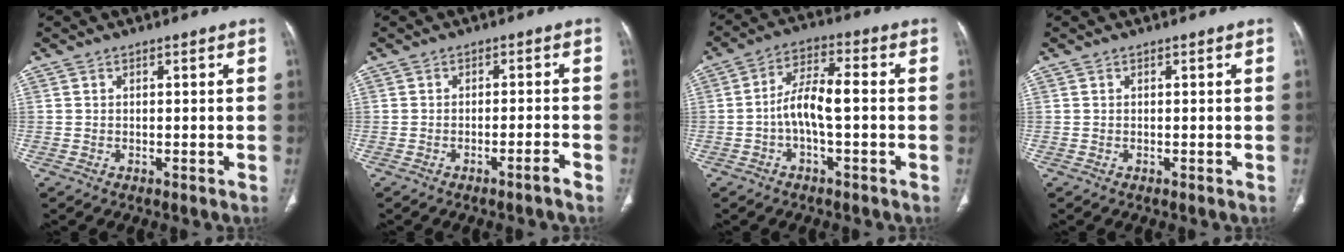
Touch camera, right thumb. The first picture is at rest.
{"total": 2.3, "force": [-1.7, -0.3, 1.5], "torque": [-0.035, 0.011, -0.026]}
{"total": 8.0, "force": [-1.2, 2.8, 7.4], "torque": [-0.145, 0.031, -0.028]}
{"total": 0.0}